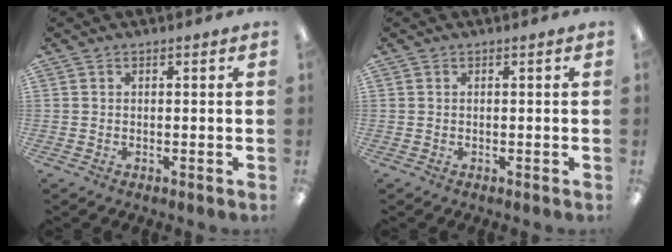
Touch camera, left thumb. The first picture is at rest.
{"total": 0.0}